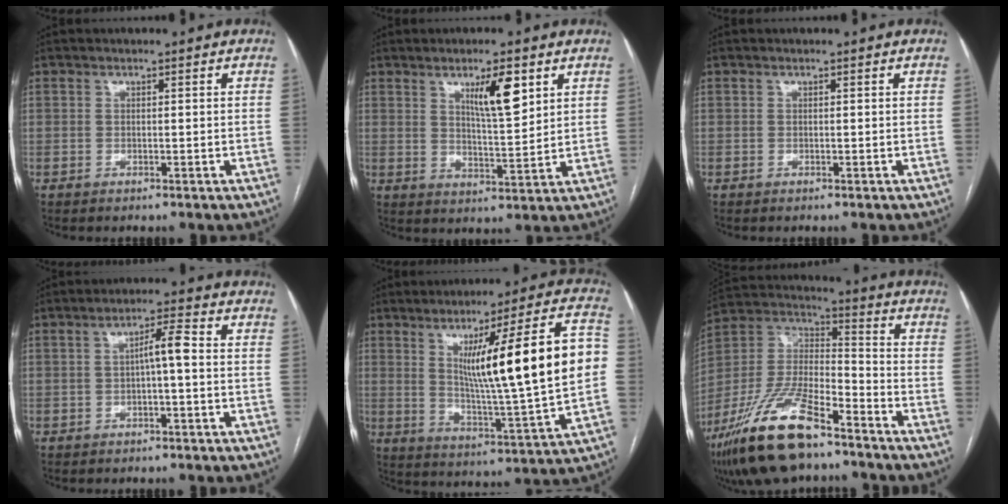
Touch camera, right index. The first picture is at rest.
{"total": 7.4, "force": [3.7, 1.3, 6.3], "torque": [-0.107, -0.006, 0.065]}
{"total": 0.0}
{"total": 3.9, "force": [-0.2, 0.4, 3.8], "torque": [-0.061, 0.013, -0.002]}
{"total": 20.5, "force": [2.9, 0.1, 20.2], "torque": [-0.298, 0.003, 0.038]}
{"total": 19.6, "force": [-13.6, 5.8, 12.9], "torque": [-0.289, -0.008, -0.252]}